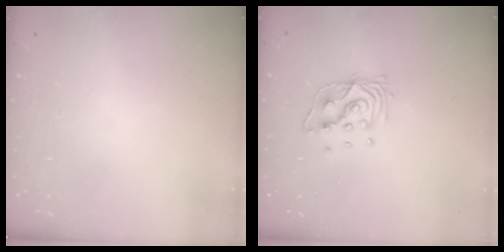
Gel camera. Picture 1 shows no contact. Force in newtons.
{"total": 10.3, "press": 10.3, "slide": 0.7}